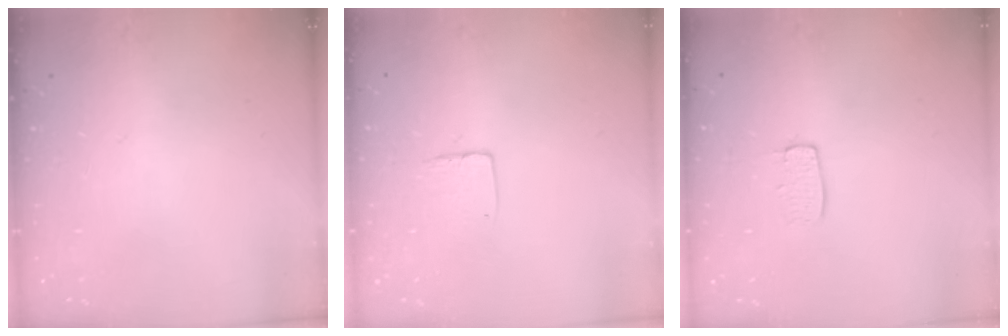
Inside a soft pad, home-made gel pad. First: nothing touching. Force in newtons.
{"total": 4.3, "press": 4.3, "slide": 0.4}
{"total": 5.2, "press": 5.2, "slide": 0.3}